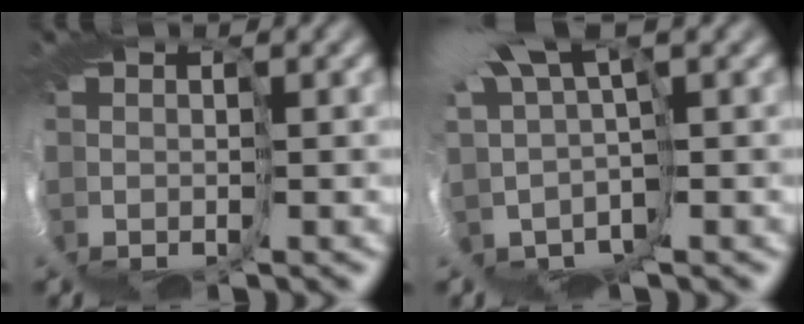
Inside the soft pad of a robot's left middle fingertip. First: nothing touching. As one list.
[{"total": 6.5, "force": [2.1, 3.1, 5.4], "torque": [-0.123, -0.012, 0.031]}]